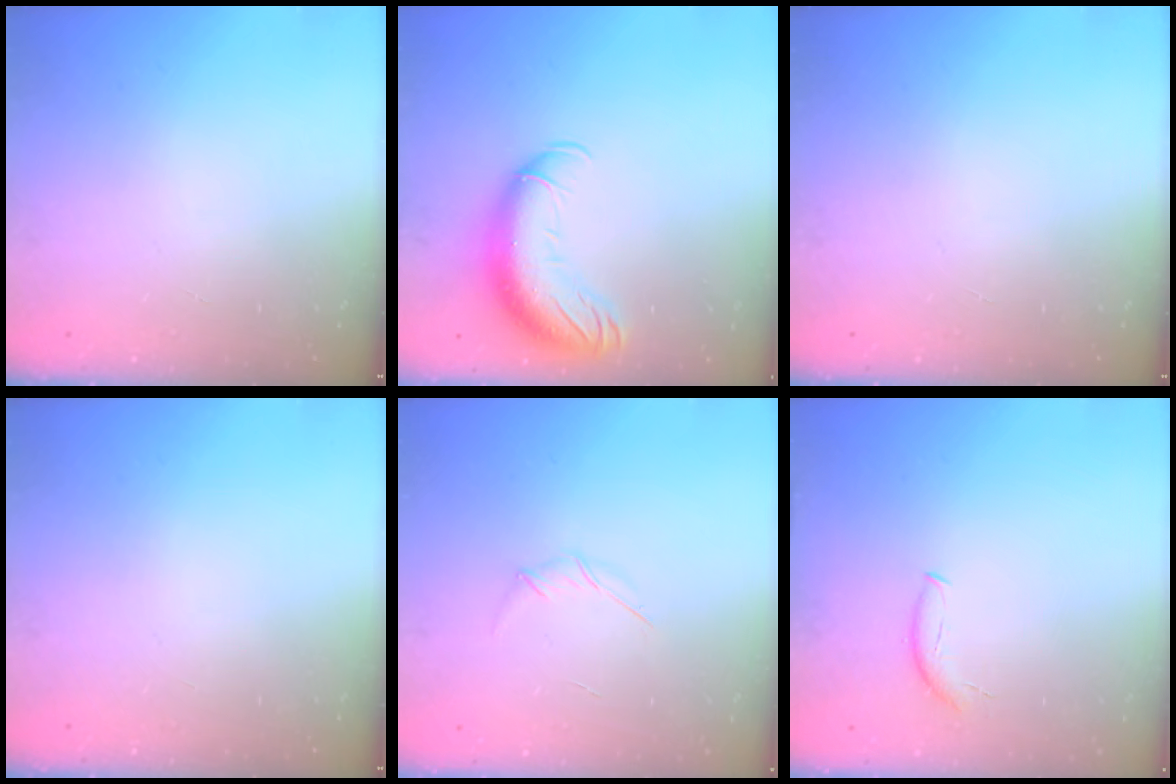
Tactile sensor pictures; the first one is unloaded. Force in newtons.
{"total": 15.9, "press": 15.5, "slide": 3.6}
{"total": 0.0}
{"total": 0.0}
{"total": 4.1, "press": 3.9, "slide": 1.1}
{"total": 6.6, "press": 6.6, "slide": 0.6}